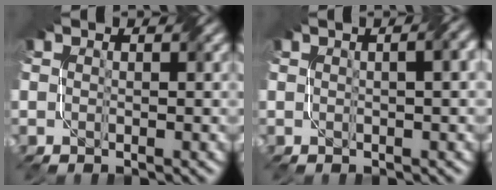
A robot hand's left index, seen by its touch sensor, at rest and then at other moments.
{"total": 5.1, "force": [1.5, 2.4, 4.2], "torque": [-0.027, 0.034, -0.006]}